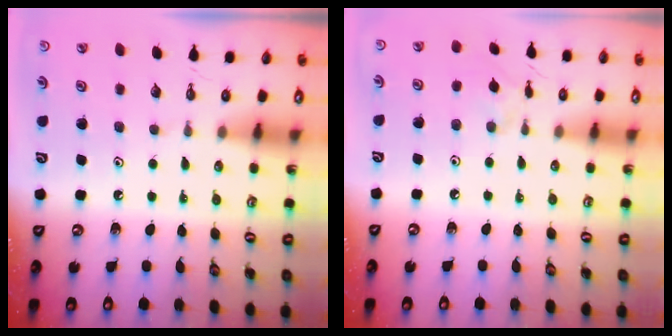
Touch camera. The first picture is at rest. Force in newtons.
{"total": 1.8, "press": 1.8, "slide": 0.4}